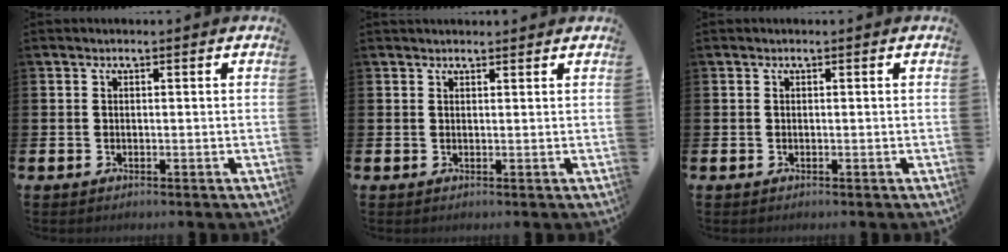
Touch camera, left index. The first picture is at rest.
{"total": 1.1, "force": [1.1, 0.2, 0.2], "torque": [0.008, -0.001, 0.017]}
{"total": 0.0}